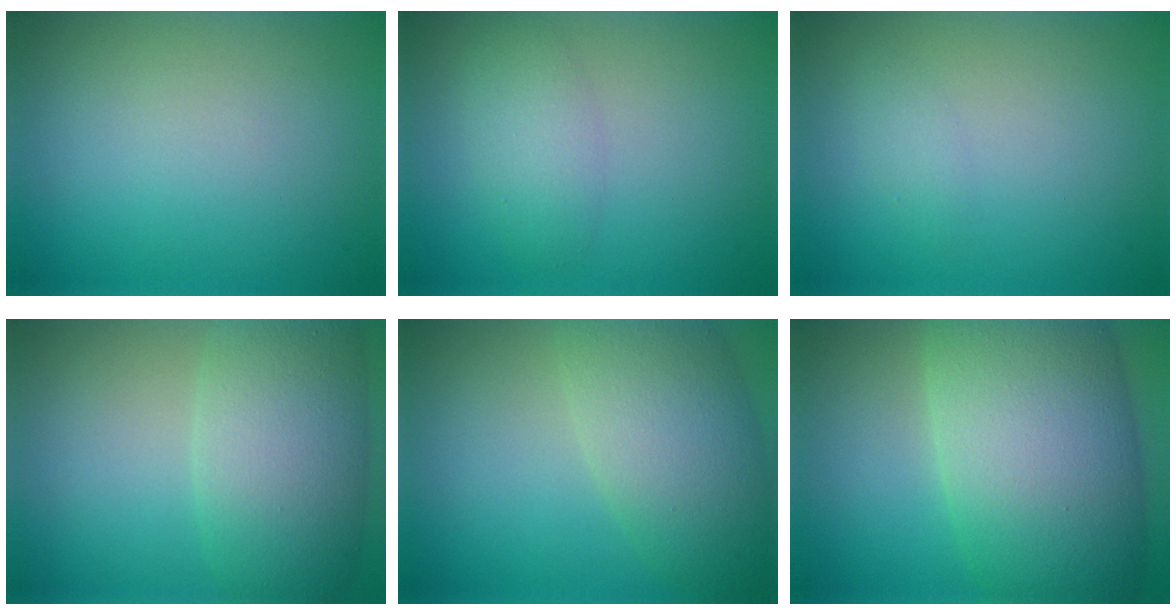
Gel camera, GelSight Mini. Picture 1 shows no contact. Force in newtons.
{"total": 2.5, "press": 2.5, "slide": 0.1}
{"total": 0.9, "press": 0.9, "slide": 0.1}
{"total": 7.8, "press": 7.8, "slide": 0.5}
{"total": 7.0, "press": 7.0, "slide": 0.5}
{"total": 13.7, "press": 13.7, "slide": 0.4}